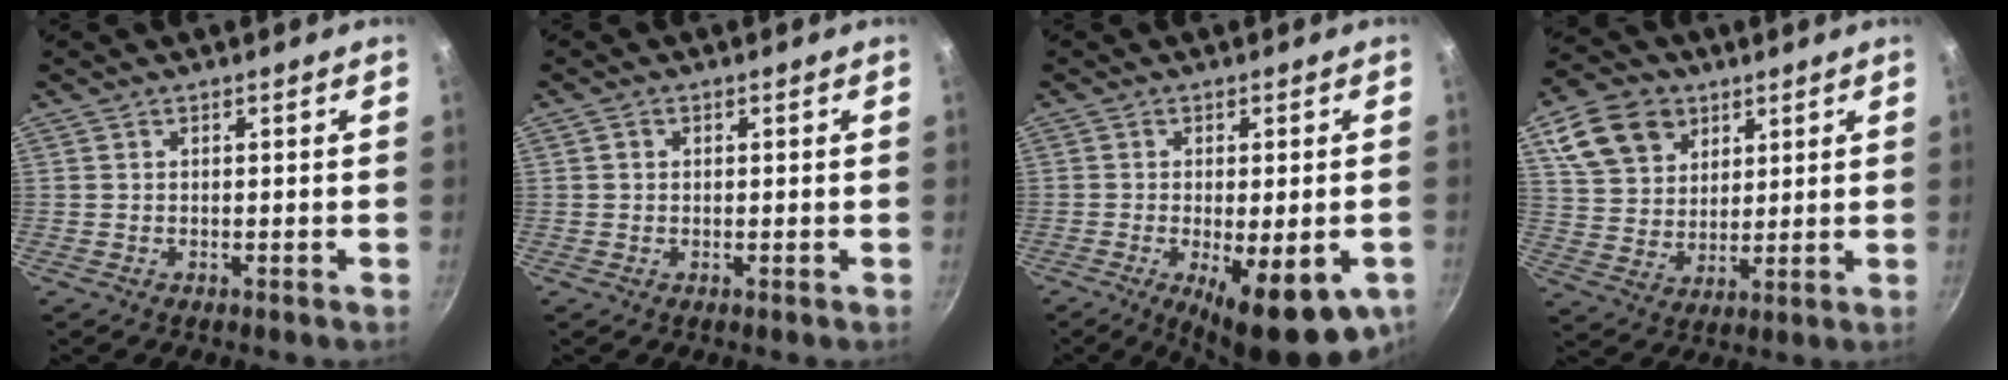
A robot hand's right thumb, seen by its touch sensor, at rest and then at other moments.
{"total": 1.0, "force": [0.2, 0.9, 0.4], "torque": [-0.005, 0.004, 0.001]}
{"total": 14.8, "force": [-5.5, 4.7, 13.0], "torque": [-0.160, -0.010, -0.067]}
{"total": 13.5, "force": [6.4, 10.0, 6.4], "torque": [-0.096, -0.011, 0.119]}